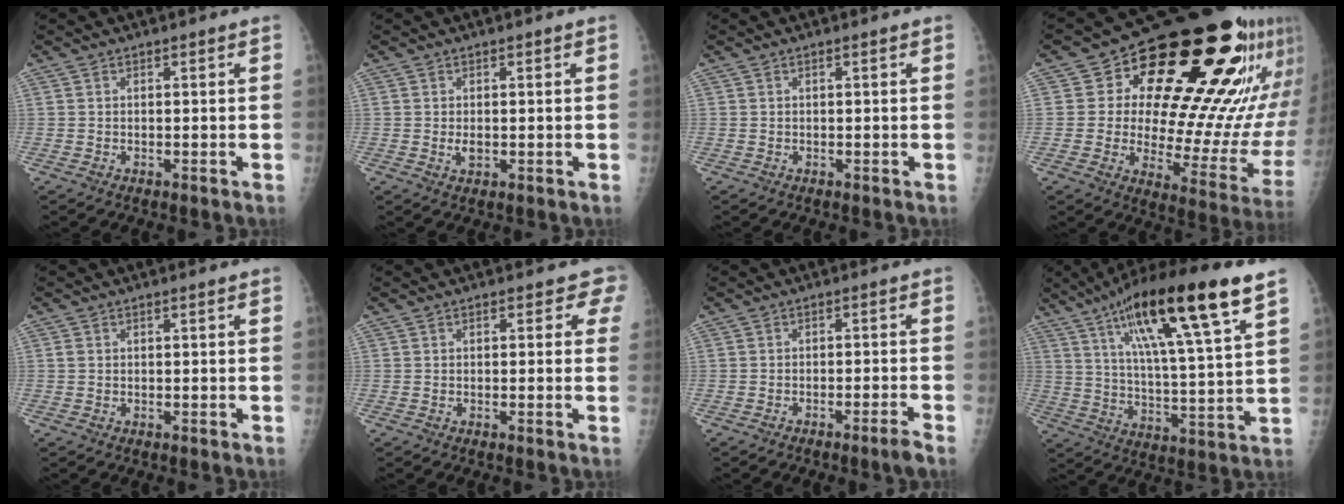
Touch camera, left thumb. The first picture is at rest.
{"total": 1.6, "force": [0.2, 1.0, 1.2], "torque": [-0.012, -0.004, 0.006]}
{"total": 0.0}
{"total": 30.3, "force": [12.4, 13.7, 24.0], "torque": [-0.281, -0.006, 0.193]}
{"total": 0.6, "force": [0.1, 0.5, 0.2], "torque": [-0.001, 0.001, 0.001]}
{"total": 2.4, "force": [1.4, 1.7, 0.9], "torque": [0.019, -0.003, 0.001]}
{"total": 2.6, "force": [-2.0, -0.9, 1.5], "torque": [-0.034, 0.014, -0.034]}
{"total": 21.8, "force": [11.8, 3.2, 18.0], "torque": [-0.292, -0.029, 0.198]}